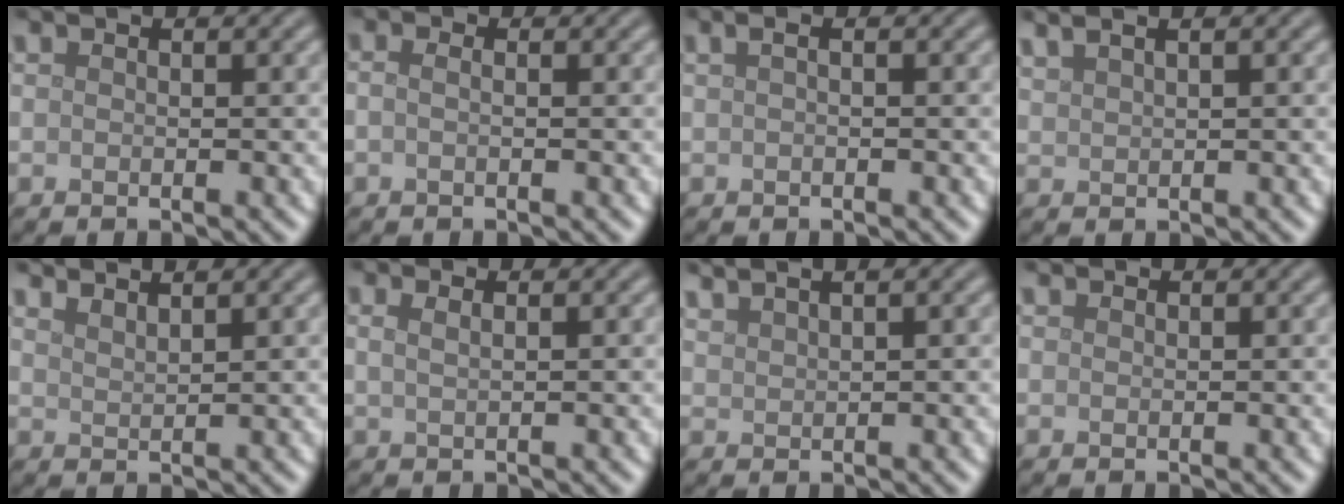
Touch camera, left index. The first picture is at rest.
{"total": 1.6, "force": [0.3, 0.9, 1.2], "torque": [-0.015, 0.000, -0.015]}
{"total": 1.0, "force": [0.3, 0.3, 1.0], "torque": [-0.021, 0.005, 0.001]}
{"total": 3.0, "force": [2.2, 1.0, 1.7], "torque": [-0.016, 0.013, 0.020]}
{"total": 2.7, "force": [2.4, 0.6, 1.0], "torque": [0.002, 0.006, 0.023]}
{"total": 2.0, "force": [1.0, 0.9, 1.4], "torque": [-0.011, 0.002, 0.000]}
{"total": 3.5, "force": [2.7, 1.1, 1.9], "torque": [-0.012, 0.020, 0.022]}
{"total": 0.5, "force": [0.5, 0.2, 0.0], "torque": [0.001, 0.000, 0.008]}